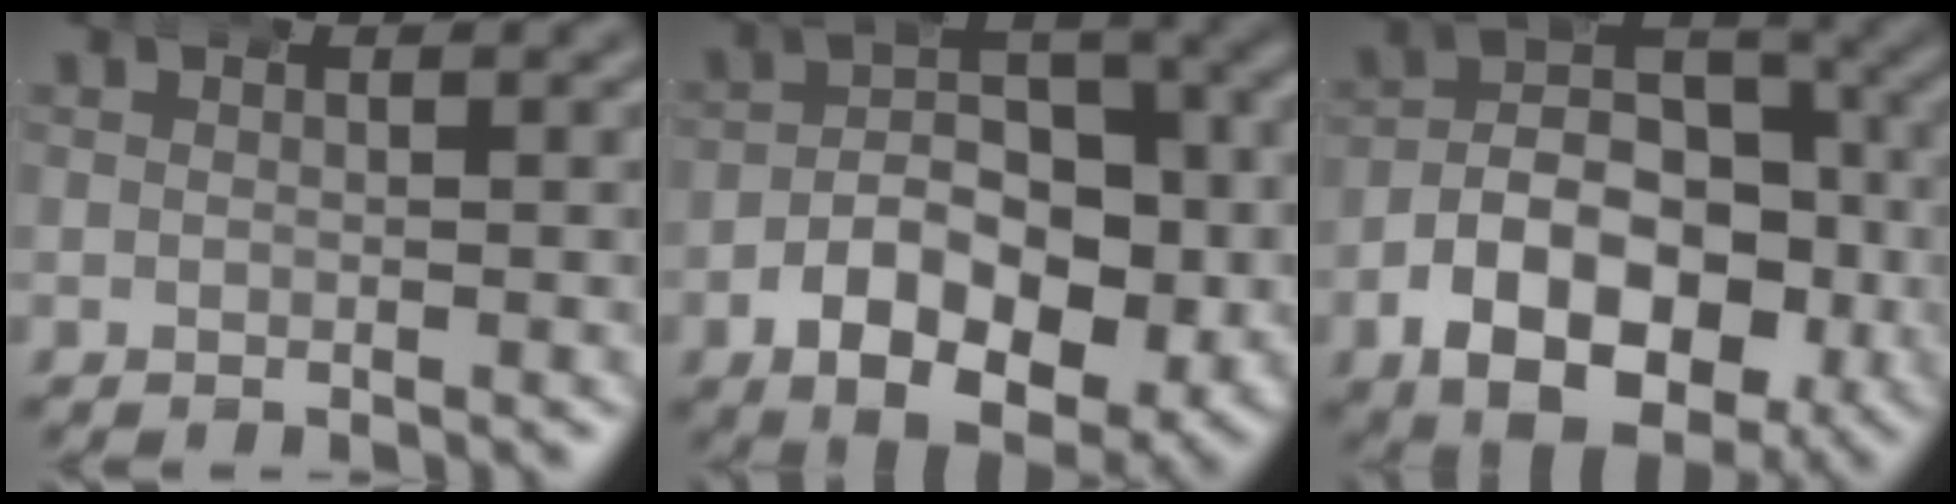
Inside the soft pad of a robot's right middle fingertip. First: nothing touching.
{"total": 10.8, "force": [-3.1, 7.0, 7.5], "torque": [-0.110, -0.022, -0.049]}
{"total": 12.5, "force": [-3.0, 9.1, 8.0], "torque": [-0.138, -0.030, -0.046]}